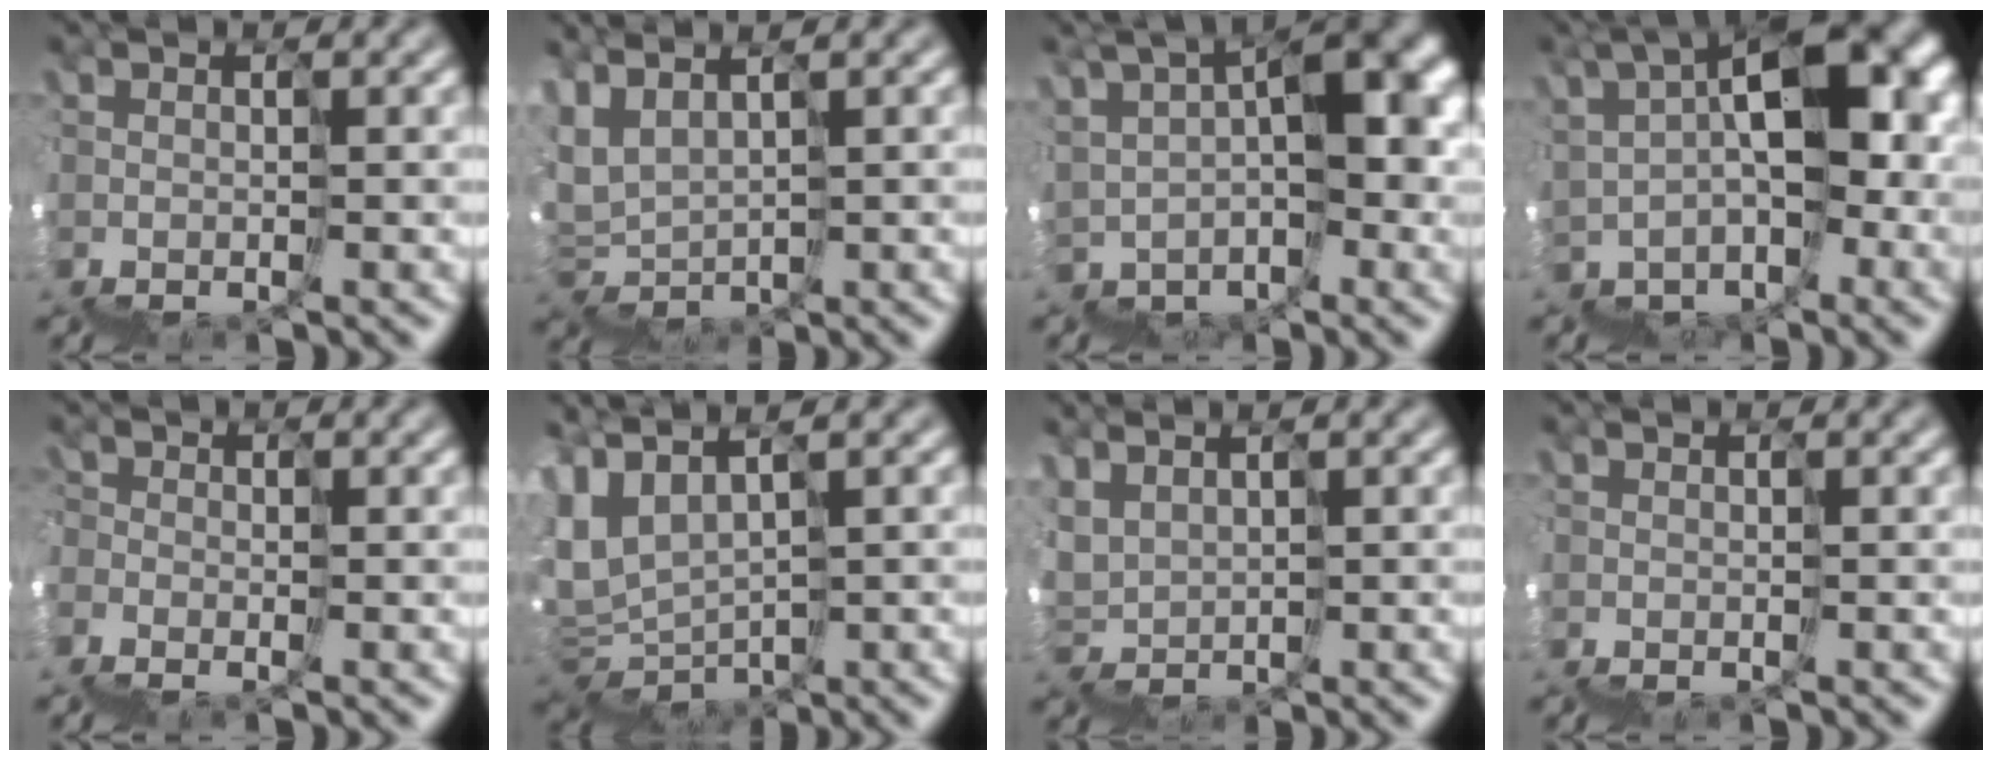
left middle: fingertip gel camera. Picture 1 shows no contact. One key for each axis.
{"total": 4.3, "fx": 4.0, "fy": -0.3, "fz": -1.6, "tx": -0.001, "ty": 0.037, "tz": 0.072}
{"total": 5.9, "fx": 2.7, "fy": 3.3, "fz": 4.1, "tx": -0.055, "ty": 0.032, "tz": 0.035}
{"total": 8.2, "fx": 3.0, "fy": 4.7, "fz": 6.1, "tx": -0.092, "ty": 0.037, "tz": 0.046}
{"total": 2.0, "fx": -0.6, "fy": -0.1, "fz": -1.9, "tx": 0.030, "ty": 0.011, "tz": -0.026}
{"total": 4.4, "fx": 4.2, "fy": 1.4, "fz": 0.4, "tx": -0.052, "ty": 0.024, "tz": 0.080}
{"total": 3.9, "fx": 3.7, "fy": 0.4, "fz": -1.3, "tx": 0.008, "ty": 0.042, "tz": 0.080}
{"total": 0.0}